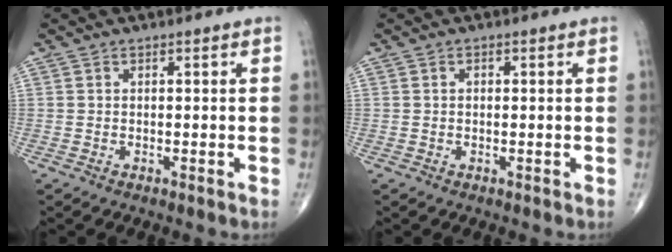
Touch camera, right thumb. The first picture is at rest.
{"total": 0.6, "force": [0.0, 0.5, 0.4], "torque": [-0.006, 0.002, -0.001]}